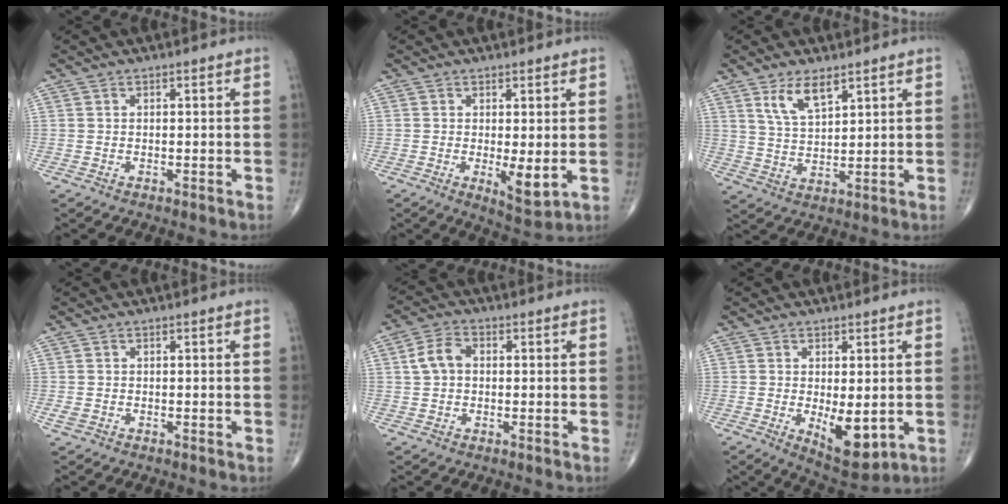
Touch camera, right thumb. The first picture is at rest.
{"total": 5.2, "force": [-0.4, 1.6, 4.9], "torque": [-0.075, -0.019, 0.000]}
{"total": 6.6, "force": [4.1, 2.6, 4.5], "torque": [-0.078, -0.024, 0.082]}
{"total": 1.3, "force": [-0.3, 1.0, 0.8], "torque": [-0.018, -0.003, -0.004]}
{"total": 5.1, "force": [0.6, 3.6, 3.5], "torque": [-0.070, 0.016, 0.006]}
{"total": 8.4, "force": [-1.2, 3.8, 7.5], "torque": [-0.097, -0.020, -0.005]}